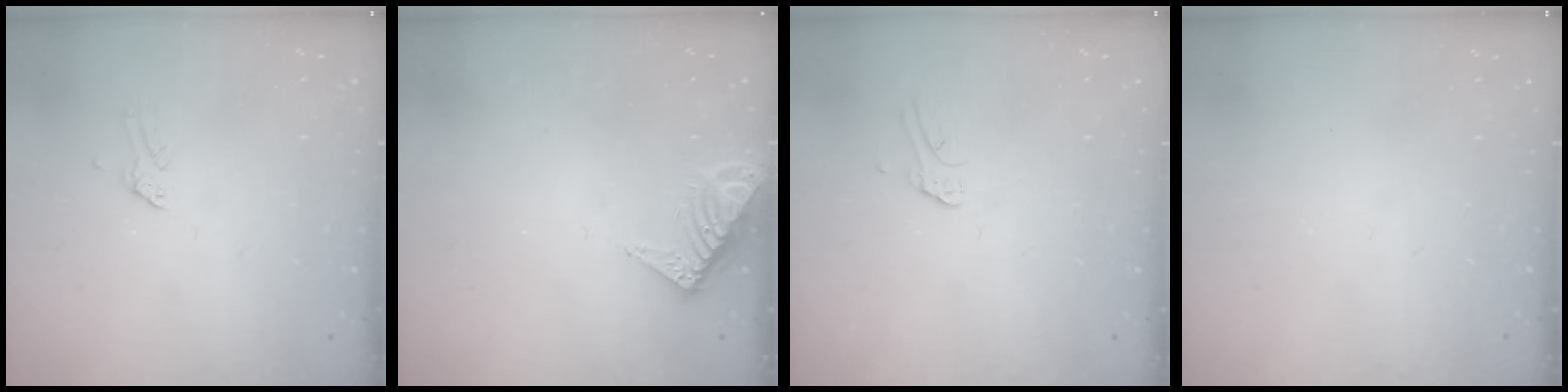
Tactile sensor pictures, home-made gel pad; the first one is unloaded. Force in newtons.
{"total": 8.5, "press": 8.5, "slide": 0.7}
{"total": 3.0, "press": 3.0, "slide": 0.1}
{"total": 0.0}